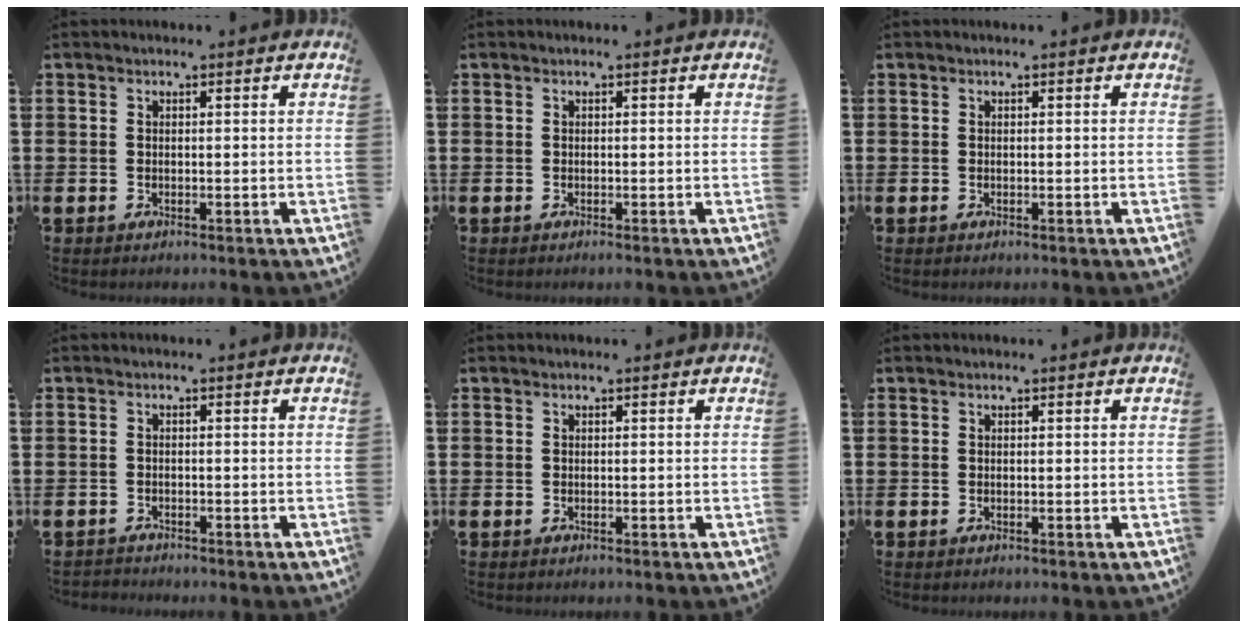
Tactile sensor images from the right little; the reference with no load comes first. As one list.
[{"total": 0.0}, {"total": 0.0}, {"total": 0.8, "force": [-0.8, 0.1, -0.1], "torque": [0.000, 0.000, -0.018]}, {"total": 0.0}, {"total": 0.0}]